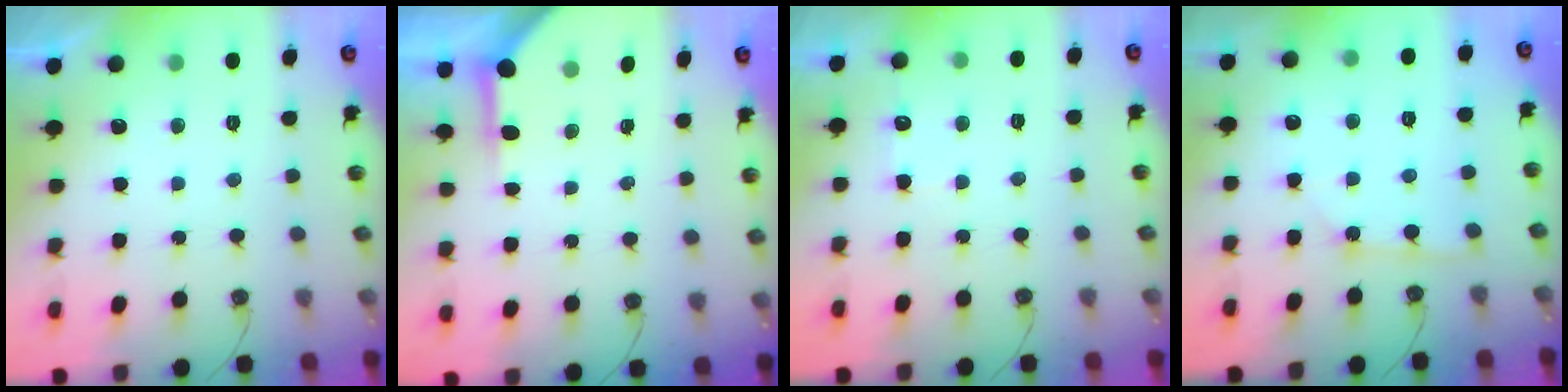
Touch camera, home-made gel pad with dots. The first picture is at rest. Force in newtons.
{"total": 3.9, "press": 3.9, "slide": 0.4}
{"total": 4.4, "press": 4.4, "slide": 0.4}
{"total": 2.0, "press": 2.0, "slide": 0.3}